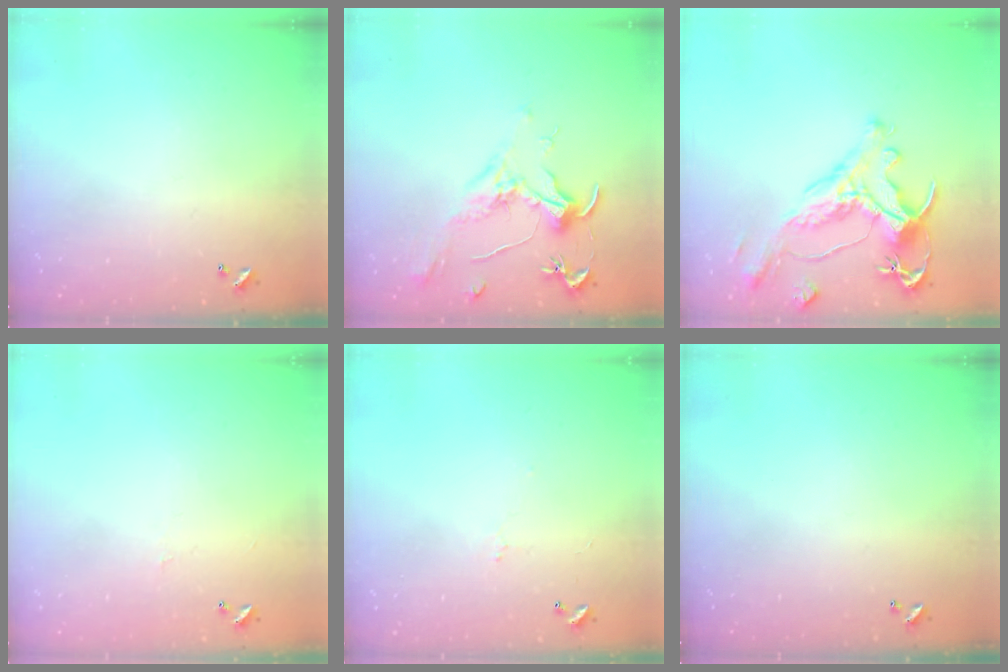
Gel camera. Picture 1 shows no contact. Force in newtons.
{"total": 1.8, "press": 1.6, "slide": 0.9}
{"total": 1.6, "press": 1.0, "slide": 1.3}
{"total": 0.8, "press": 0.7, "slide": 0.5}
{"total": 1.9, "press": 1.8, "slide": 0.6}
{"total": 0.0}